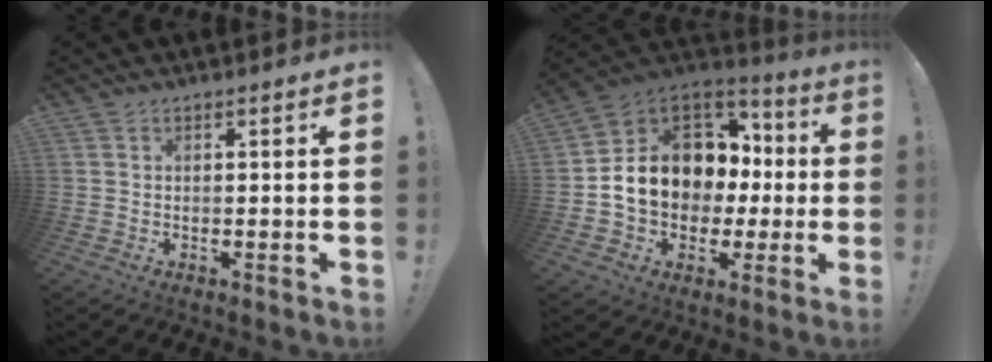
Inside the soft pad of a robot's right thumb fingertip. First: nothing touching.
{"total": 16.0, "force": [0.8, 13.0, 9.2], "torque": [-0.152, 0.004, 0.035]}